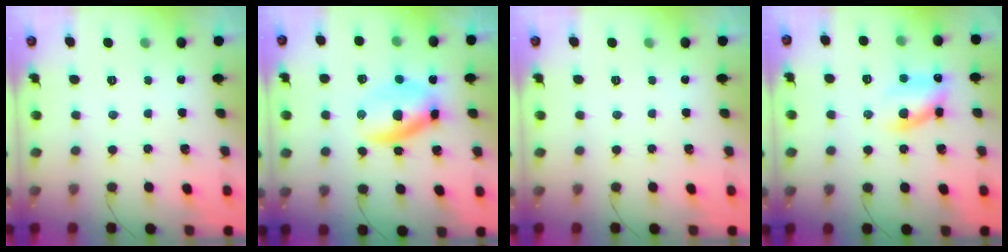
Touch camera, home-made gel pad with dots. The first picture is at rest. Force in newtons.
{"total": 6.6, "press": 6.4, "slide": 1.5}
{"total": 0.0}
{"total": 11.0, "press": 10.9, "slide": 1.5}